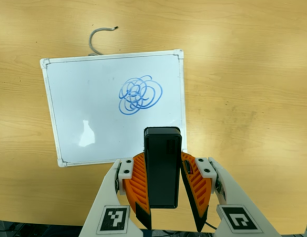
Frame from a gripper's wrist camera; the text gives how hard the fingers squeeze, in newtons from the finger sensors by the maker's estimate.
{"total": 6.5, "left": 5.5, "right": 7.5}